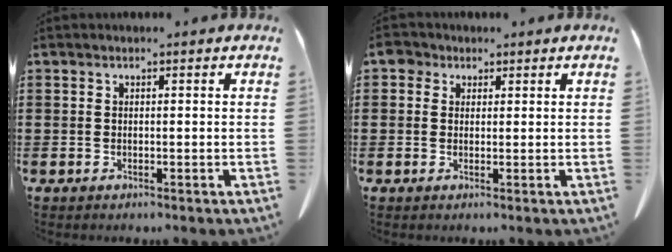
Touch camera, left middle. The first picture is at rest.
{"total": 2.5, "force": [1.3, 1.9, 0.9], "torque": [-0.026, 0.010, 0.023]}